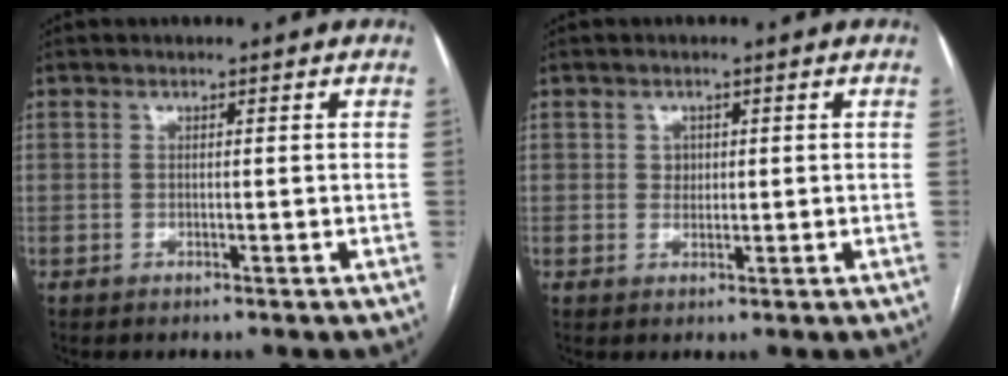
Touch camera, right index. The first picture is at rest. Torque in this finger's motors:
{"motor_torque": [-0.09, 0.02, -0.04, 0.01]}